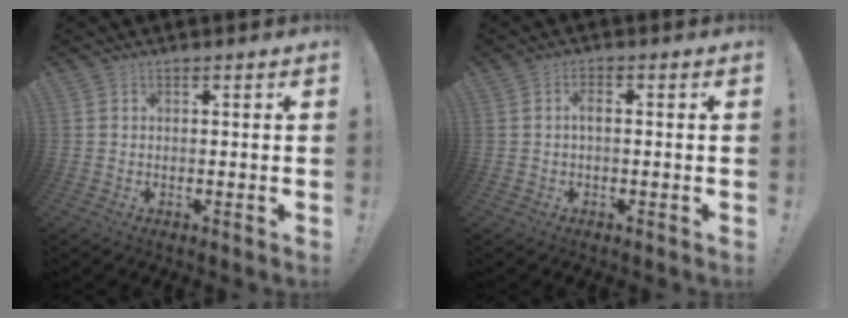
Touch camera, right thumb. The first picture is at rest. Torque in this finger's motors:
{"motor_torque": [-0.09, 0.03, 0.01, 0.14, 0.01]}